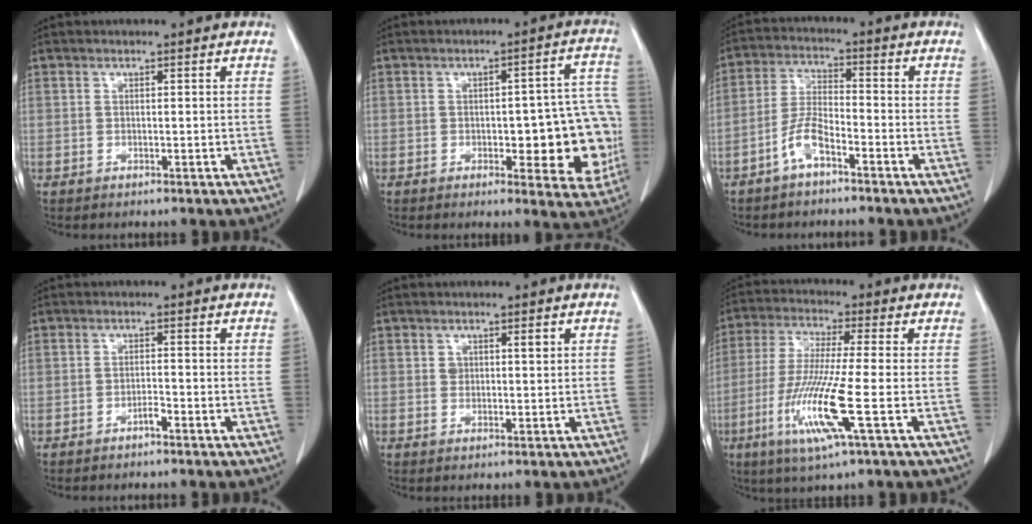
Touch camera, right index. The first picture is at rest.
{"total": 13.6, "force": [-2.2, 4.7, 12.6], "torque": [-0.123, 0.027, -0.021]}
{"total": 5.6, "force": [-3.5, 1.4, 4.1], "torque": [-0.093, 0.008, -0.071]}
{"total": 1.2, "force": [-1.0, 0.0, 0.7], "torque": [-0.011, 0.002, -0.017]}
{"total": 1.7, "force": [0.8, 0.9, 1.2], "torque": [-0.018, 0.003, 0.016]}
{"total": 12.0, "force": [-3.9, -0.4, 11.3], "torque": [-0.238, -0.027, -0.082]}